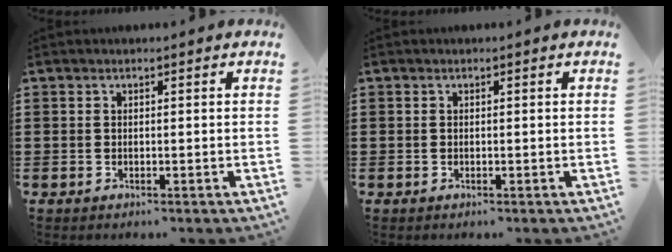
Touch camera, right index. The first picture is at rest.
{"total": 0.0}